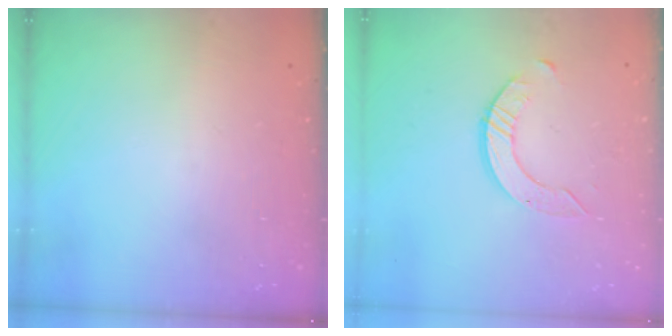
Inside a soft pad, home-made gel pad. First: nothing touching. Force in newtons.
{"total": 5.3, "press": 5.3, "slide": 0.5}